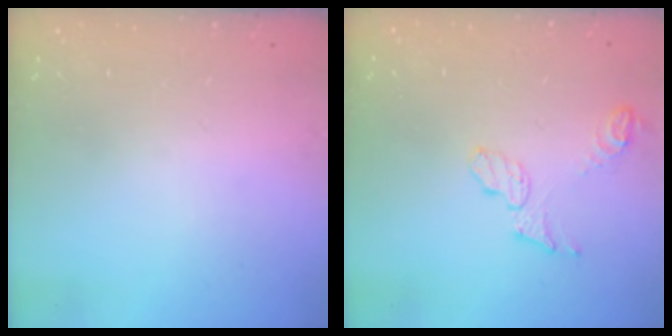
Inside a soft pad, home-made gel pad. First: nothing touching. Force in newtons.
{"total": 6.4, "press": 6.4, "slide": 0.5}